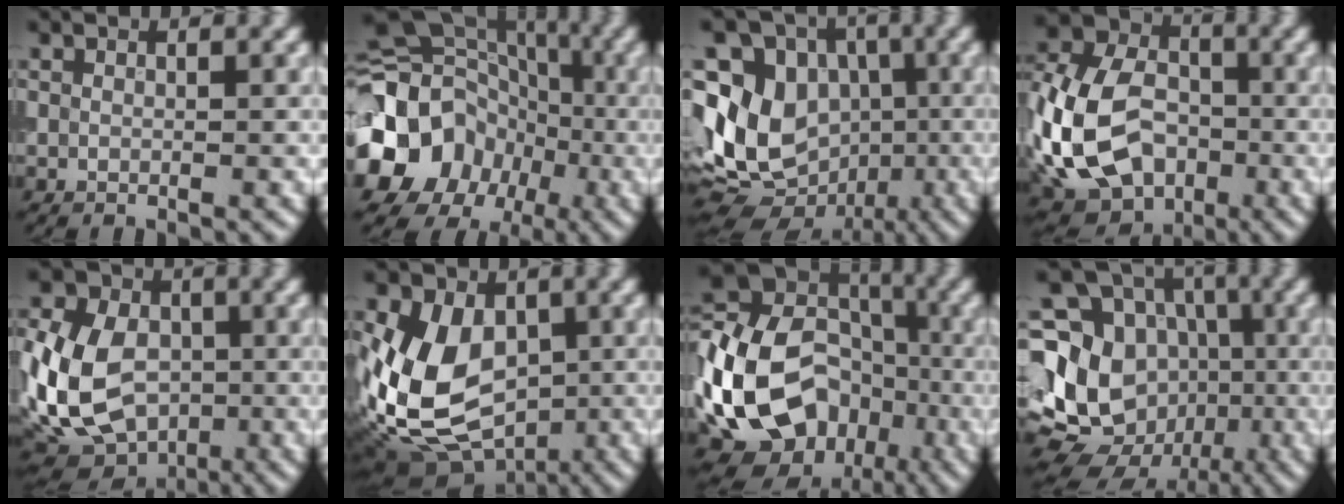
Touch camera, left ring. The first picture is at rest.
{"total": 20.5, "force": [-5.9, 18.1, 7.4], "torque": [-0.162, -0.023, -0.143]}
{"total": 11.4, "force": [-1.5, 9.2, 6.5], "torque": [-0.127, 0.007, -0.043]}
{"total": 15.9, "force": [-3.5, 12.1, 9.8], "torque": [-0.205, -0.017, -0.082]}
{"total": 12.6, "force": [-1.9, 9.6, 7.9], "torque": [-0.164, -0.011, -0.039]}
{"total": 12.5, "force": [-1.7, 9.1, 8.4], "torque": [-0.158, -0.013, -0.025]}
{"total": 18.1, "force": [-5.1, 13.8, 10.6], "torque": [-0.239, -0.001, -0.087]}
{"total": 16.4, "force": [-2.5, 14.2, 7.7], "torque": [-0.193, 0.019, -0.045]}